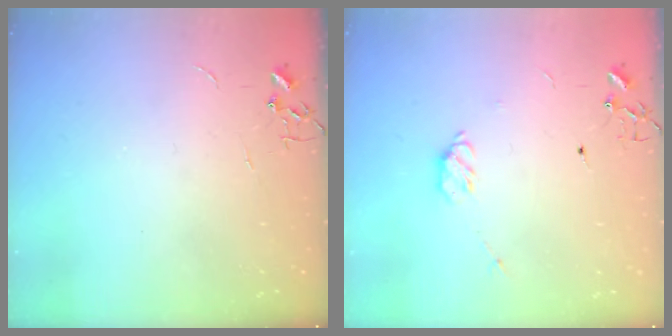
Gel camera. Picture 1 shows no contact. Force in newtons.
{"total": 6.1, "press": 6.0, "slide": 1.0}